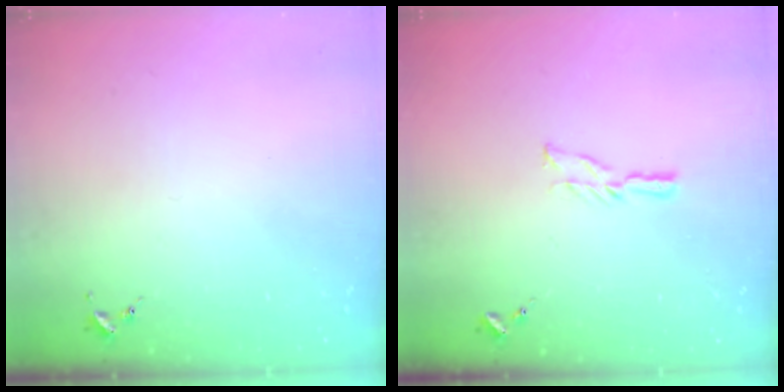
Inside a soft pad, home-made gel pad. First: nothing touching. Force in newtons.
{"total": 6.2, "press": 6.2, "slide": 0.5}